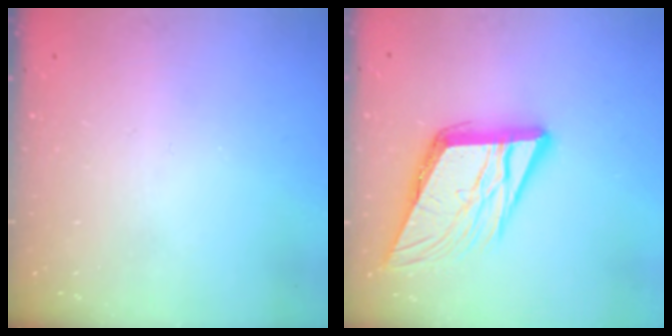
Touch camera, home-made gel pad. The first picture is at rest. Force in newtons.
{"total": 15.2, "press": 15.0, "slide": 2.6}